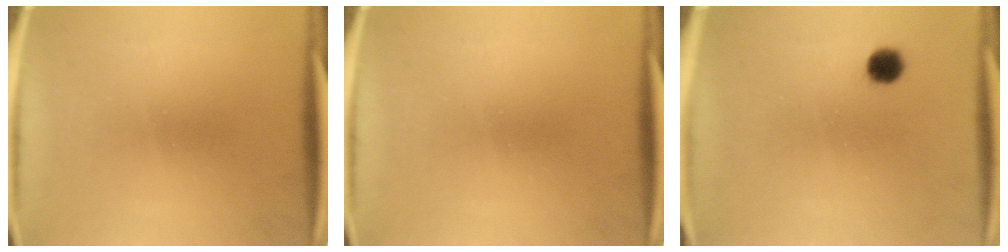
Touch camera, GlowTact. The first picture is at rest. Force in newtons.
{"total": 0.0}
{"total": 3.1}